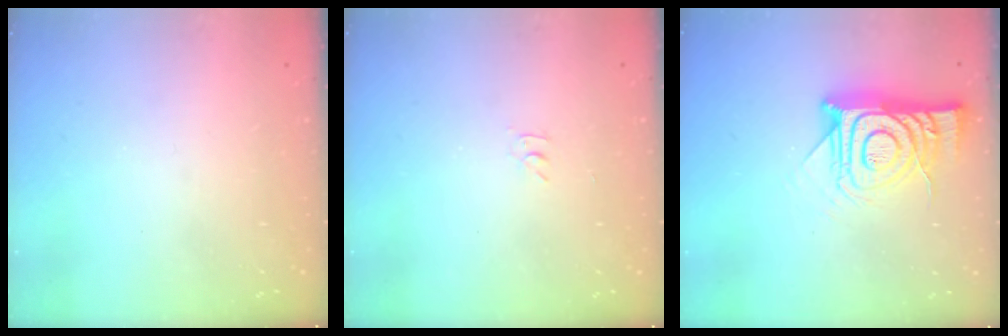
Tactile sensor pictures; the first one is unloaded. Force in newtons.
{"total": 2.8, "press": 2.8, "slide": 0.4}
{"total": 16.1, "press": 16.1, "slide": 1.3}